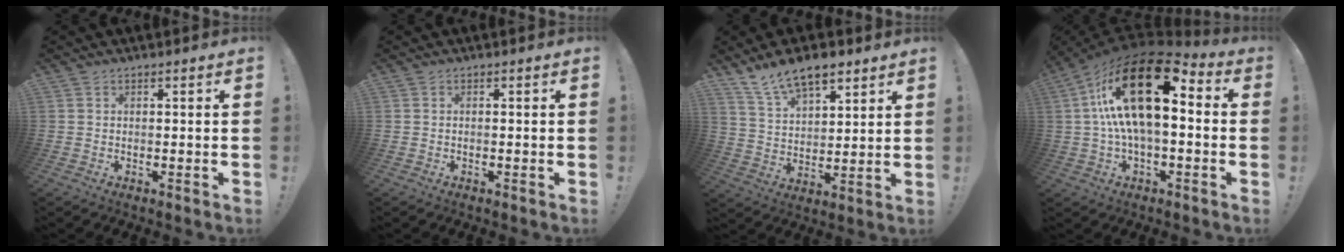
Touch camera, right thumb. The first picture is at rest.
{"total": 0.0}
{"total": 12.0, "force": [8.9, 5.5, 6.0], "torque": [-0.109, -0.046, 0.167]}
{"total": 23.9, "force": [5.1, 10.4, 20.9], "torque": [-0.387, -0.023, 0.089]}